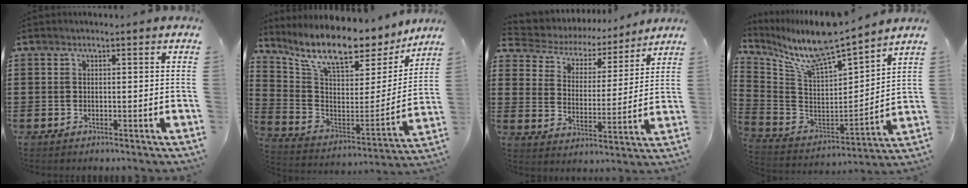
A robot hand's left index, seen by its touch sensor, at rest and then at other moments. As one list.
[{"total": 11.2, "force": [9.0, 3.0, 5.9], "torque": [-0.139, -0.066, 0.154]}, {"total": 4.5, "force": [4.2, 1.6, 0.8], "torque": [-0.044, -0.029, 0.064]}, {"total": 10.0, "force": [8.8, 0.9, 4.7], "torque": [-0.130, -0.068, 0.148]}]